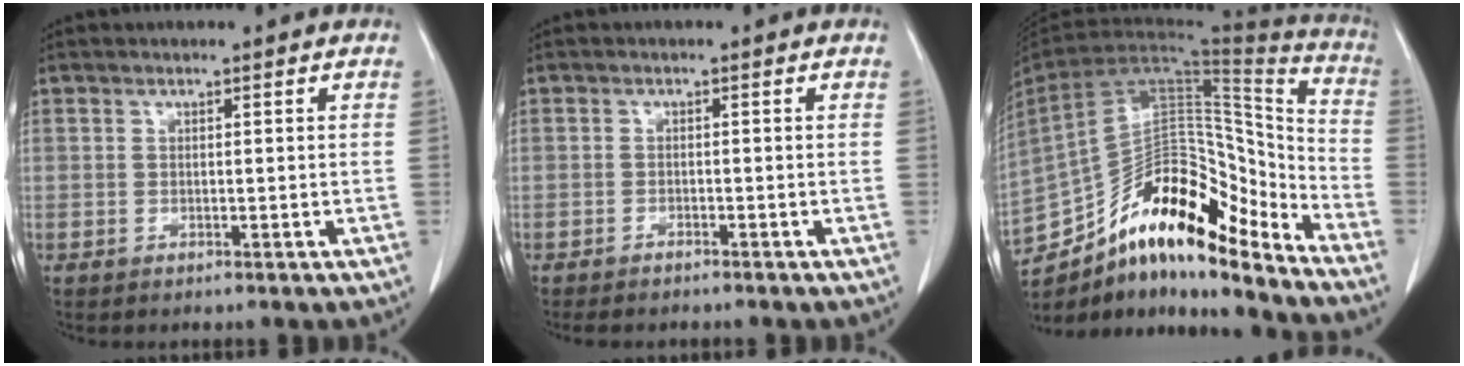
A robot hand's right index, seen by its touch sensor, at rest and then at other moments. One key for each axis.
{"total": 3.2, "fx": -2.9, "fy": 0.6, "fz": 1.2, "tx": -0.016, "ty": -0.004, "tz": -0.038}
{"total": 26.4, "fx": -18.7, "fy": 8.6, "fz": 16.5, "tx": -0.328, "ty": 0.014, "tz": -0.310}